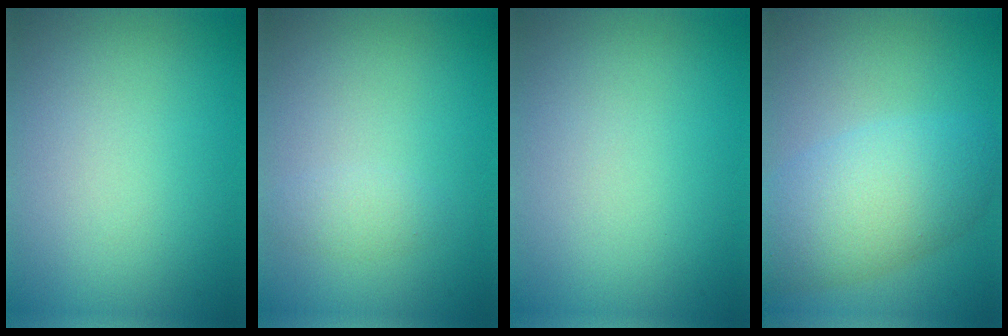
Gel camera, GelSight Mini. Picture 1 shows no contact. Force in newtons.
{"total": 1.1, "press": 1.1, "slide": 0.0}
{"total": 0.0}
{"total": 6.7, "press": 6.7, "slide": 0.3}